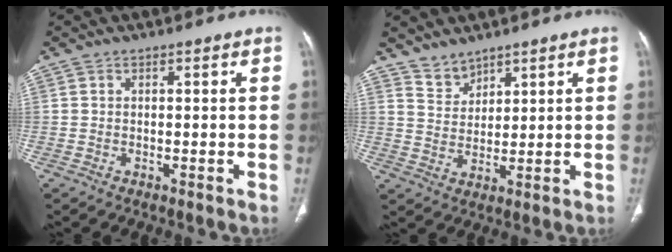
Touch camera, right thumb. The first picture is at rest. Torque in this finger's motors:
{"motor_torque": [-0.53, 0.34, 0.44, -0.04, 0.01]}